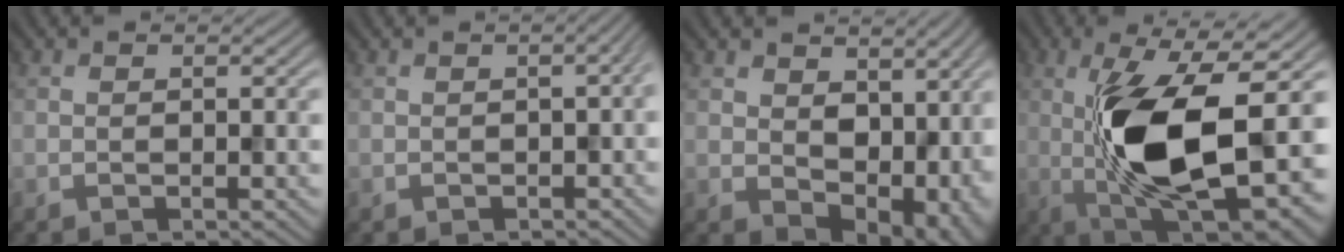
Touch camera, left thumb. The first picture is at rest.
{"total": 2.2, "force": [-0.3, 0.6, 2.1], "torque": [-0.028, 0.003, -0.002]}
{"total": 9.6, "force": [1.9, 6.5, 6.8], "torque": [-0.107, -0.025, 0.044]}
{"total": 16.3, "force": [-1.2, 6.5, 14.9], "torque": [-0.259, -0.005, -0.022]}